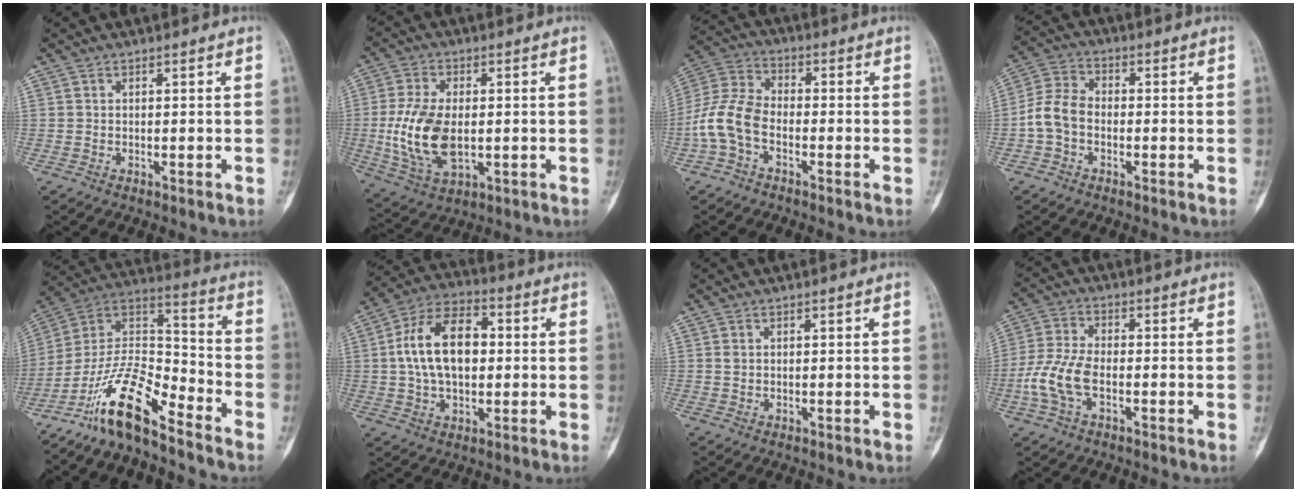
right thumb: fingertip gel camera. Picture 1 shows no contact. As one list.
[{"total": 13.6, "force": [-0.9, 7.6, 11.3], "torque": [-0.228, -0.007, -0.009]}, {"total": 9.5, "force": [-3.2, 5.8, 6.8], "torque": [-0.146, 0.029, -0.075]}, {"total": 7.0, "force": [-1.7, 5.1, 4.5], "torque": [-0.086, 0.024, -0.046]}, {"total": 15.0, "force": [-11.4, 4.1, 8.9], "torque": [-0.158, 0.095, -0.221]}, {"total": 14.8, "force": [1.2, 8.9, 11.7], "torque": [-0.194, 0.026, 0.013]}, {"total": 0.9, "force": [0.1, 0.5, 0.7], "torque": [-0.011, 0.004, 0.007]}, {"total": 8.7, "force": [-2.5, 4.5, 7.1], "torque": [-0.166, 0.019, -0.054]}]